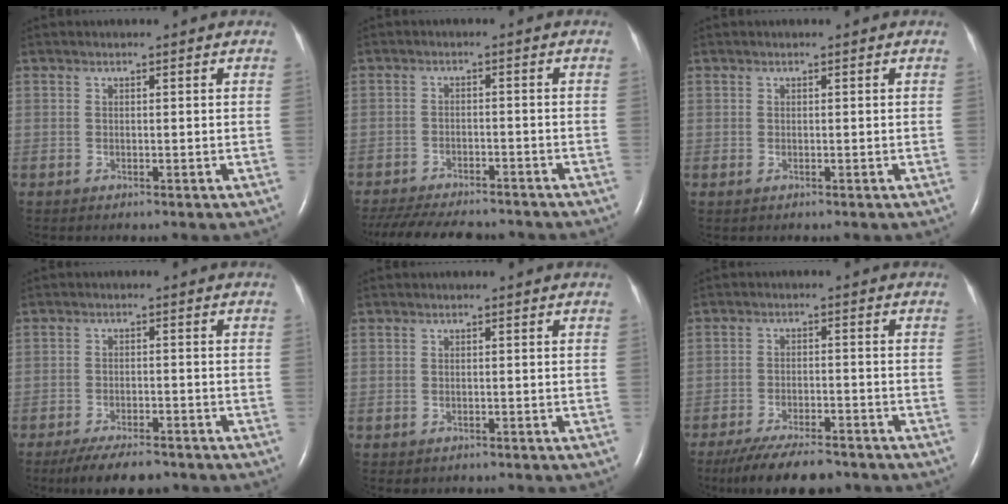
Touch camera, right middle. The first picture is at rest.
{"total": 16.0, "force": [-14.0, 4.1, 6.4], "torque": [-0.153, -0.020, -0.196]}
{"total": 0.0}
{"total": 7.7, "force": [-6.4, 2.2, 3.7], "torque": [-0.060, -0.012, -0.102]}
{"total": 0.5, "force": [-0.3, 0.4, 0.1], "torque": [-0.008, 0.001, -0.002]}
{"total": 11.1, "force": [-9.4, 2.6, 5.4], "torque": [-0.089, -0.016, -0.146]}